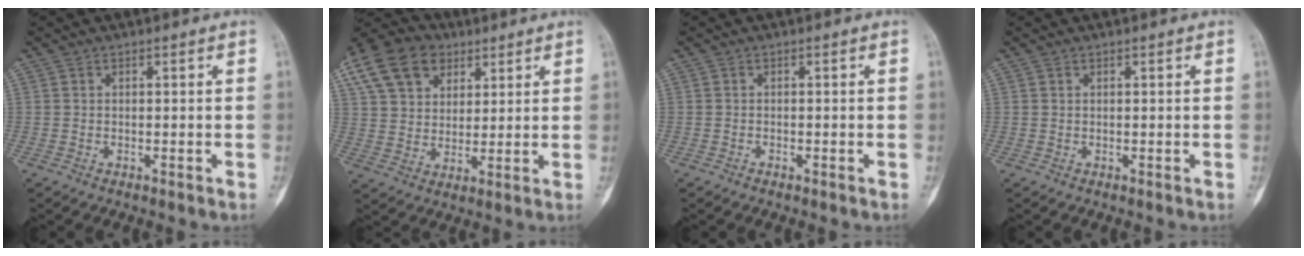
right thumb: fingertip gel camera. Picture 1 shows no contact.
{"total": 24.1, "force": [11.6, 17.8, 11.5], "torque": [-0.268, 0.051, 0.225]}
{"total": 0.6, "force": [-0.4, 0.2, 0.3], "torque": [-0.009, 0.004, -0.007]}
{"total": 0.0}